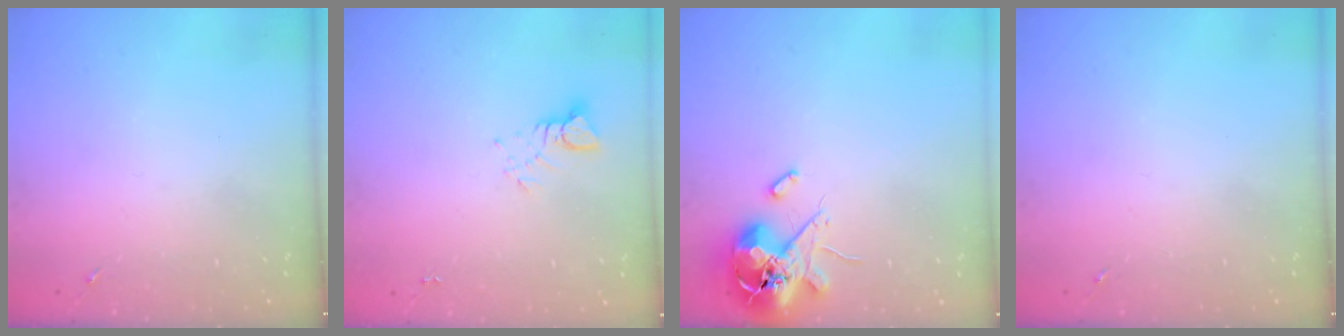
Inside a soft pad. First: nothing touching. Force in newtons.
{"total": 3.5, "press": 3.5, "slide": 0.3}
{"total": 12.1, "press": 12.0, "slide": 2.0}
{"total": 0.0}